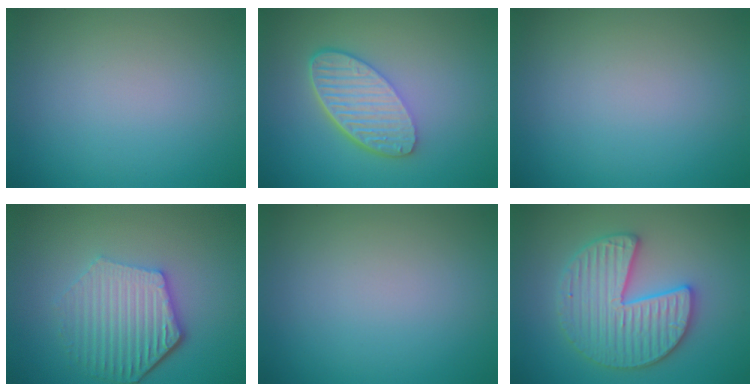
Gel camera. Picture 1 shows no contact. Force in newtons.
{"total": 5.7, "press": 4.2, "slide": 3.9}
{"total": 0.0}
{"total": 5.8, "press": 4.3, "slide": 3.8}
{"total": 0.0}
{"total": 6.0, "press": 5.9, "slide": 1.0}